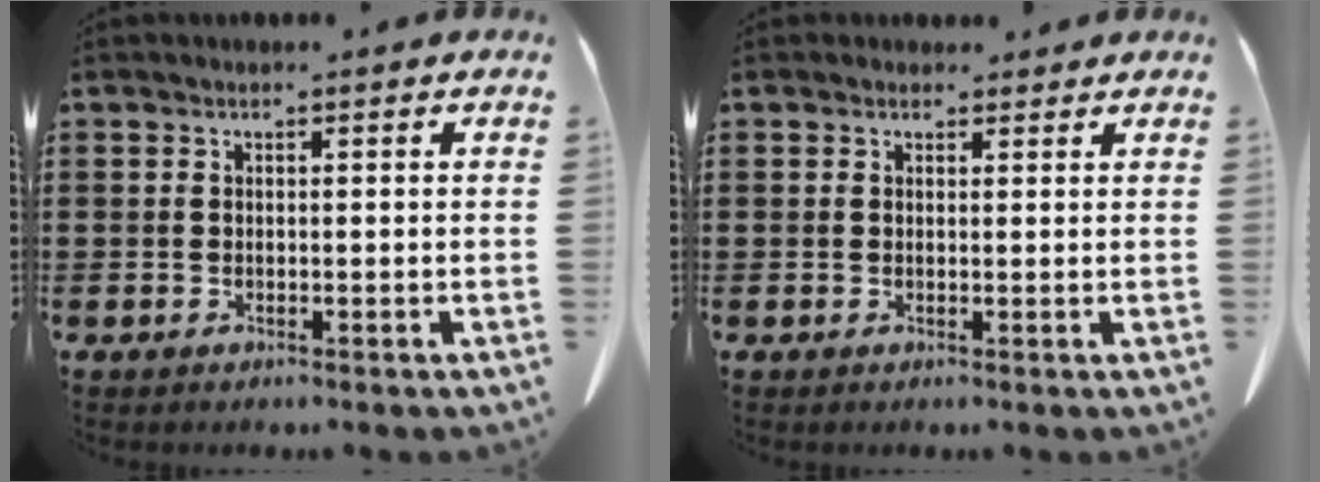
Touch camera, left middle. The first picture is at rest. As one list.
[{"total": 1.4, "force": [1.2, 0.7, 0.2], "torque": [0.002, 0.002, 0.021]}]